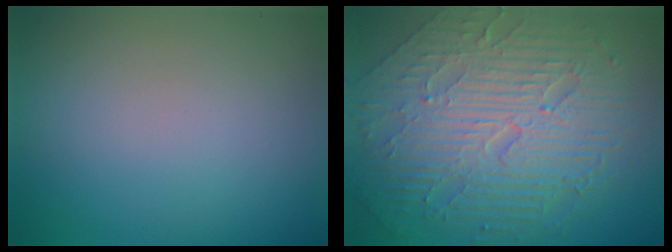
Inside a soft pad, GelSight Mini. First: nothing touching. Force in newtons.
{"total": 10.3, "press": 6.8, "slide": 7.7}